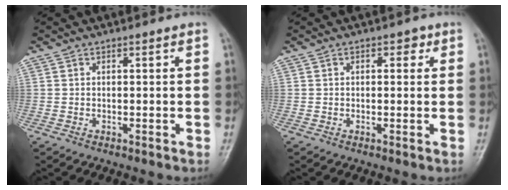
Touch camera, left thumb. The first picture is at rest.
{"total": 2.1, "force": [0.7, 1.4, 1.4], "torque": [0.003, 0.005, 0.003]}